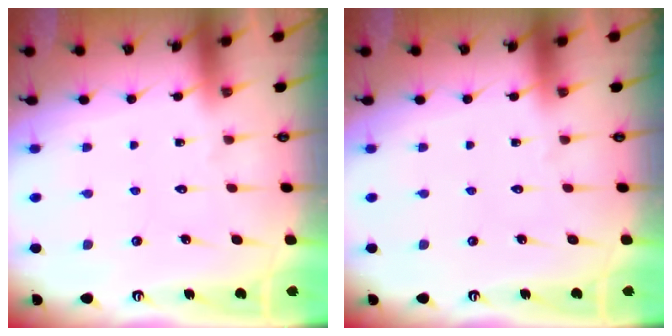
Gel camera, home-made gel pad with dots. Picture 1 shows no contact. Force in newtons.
{"total": 0.0}